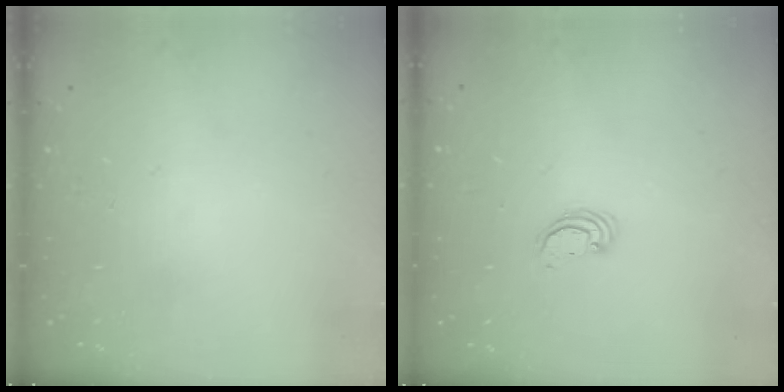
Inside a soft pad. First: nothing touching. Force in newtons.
{"total": 2.6, "press": 2.6, "slide": 0.2}